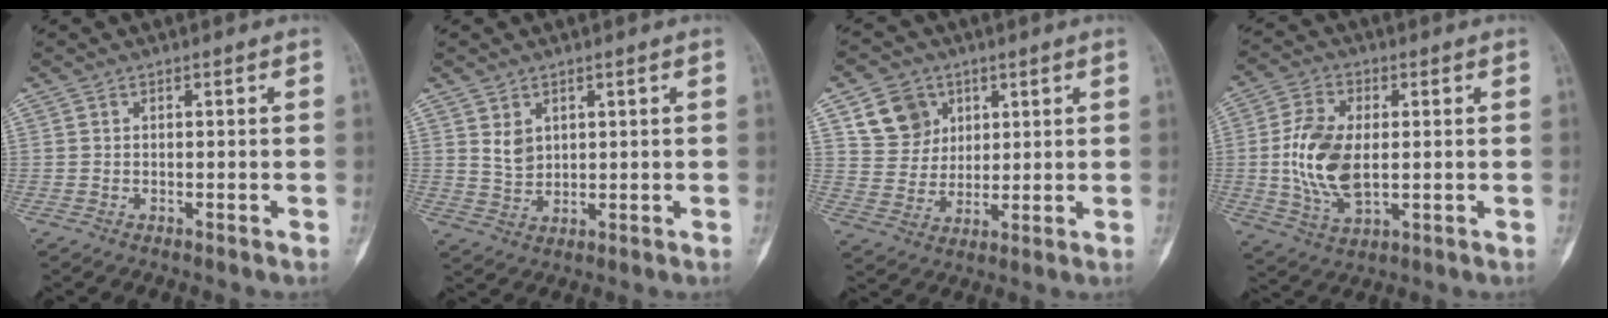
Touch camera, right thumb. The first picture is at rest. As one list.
[{"total": 3.7, "force": [1.6, 2.7, 2.1], "torque": [-0.027, -0.016, 0.039]}, {"total": 9.0, "force": [4.1, 7.5, 2.9], "torque": [-0.021, -0.016, 0.080]}, {"total": 12.1, "force": [0.1, 6.9, 9.9], "torque": [-0.194, -0.003, 0.006]}]